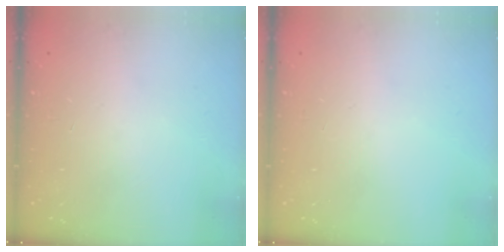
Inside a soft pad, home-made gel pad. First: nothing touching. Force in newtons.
{"total": 0.0}